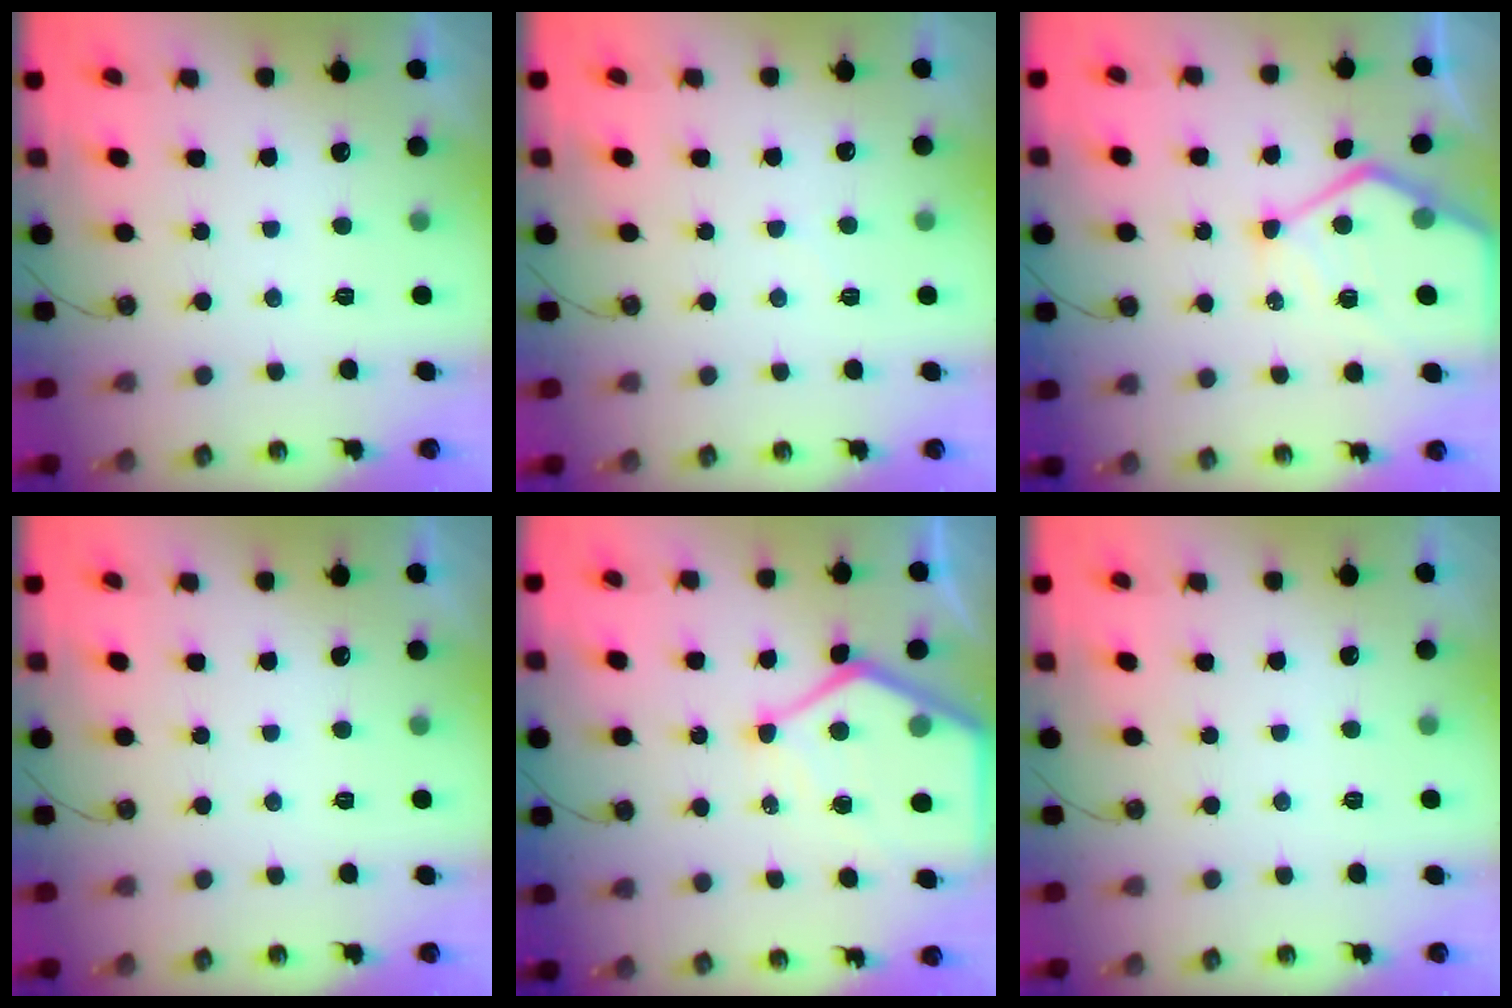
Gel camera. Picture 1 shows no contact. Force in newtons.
{"total": 5.2, "press": 5.2, "slide": 0.7}
{"total": 13.6, "press": 13.5, "slide": 1.2}
{"total": 0.0}
{"total": 14.2, "press": 14.2, "slide": 1.2}
{"total": 1.7, "press": 1.7, "slide": 0.3}